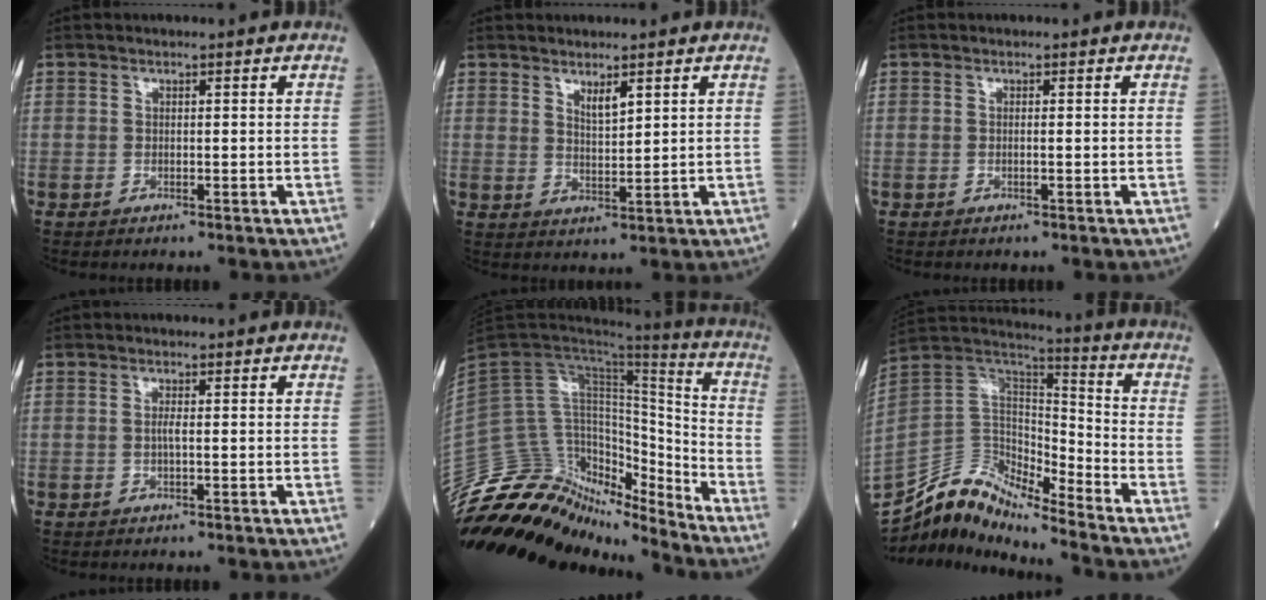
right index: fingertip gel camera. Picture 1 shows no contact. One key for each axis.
{"total": 2.8, "fx": 1.9, "fy": 0.5, "fz": 2.0, "tx": -0.040, "ty": -0.007, "tz": 0.039}
{"total": 0.0}
{"total": 1.0, "fx": -0.2, "fy": -0.1, "fz": 1.0, "tx": -0.023, "ty": 0.000, "tz": -0.005}
{"total": 21.4, "fx": -19.7, "fy": 5.8, "fz": 6.0, "tx": -0.123, "ty": 0.062, "tz": -0.332}
{"total": 12.6, "fx": -11.9, "fy": 2.6, "fz": 3.0, "tx": -0.059, "ty": 0.079, "tz": -0.227}